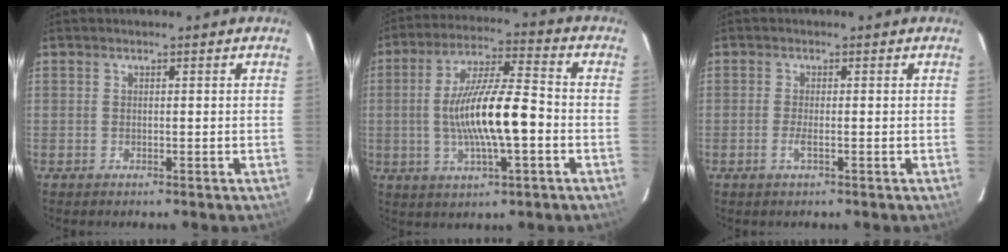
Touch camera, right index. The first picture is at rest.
{"total": 14.7, "force": [-2.0, 3.7, 14.1], "torque": [-0.261, 0.005, -0.031]}
{"total": 1.7, "force": [-0.7, 0.1, 1.6], "torque": [-0.033, -0.003, -0.015]}